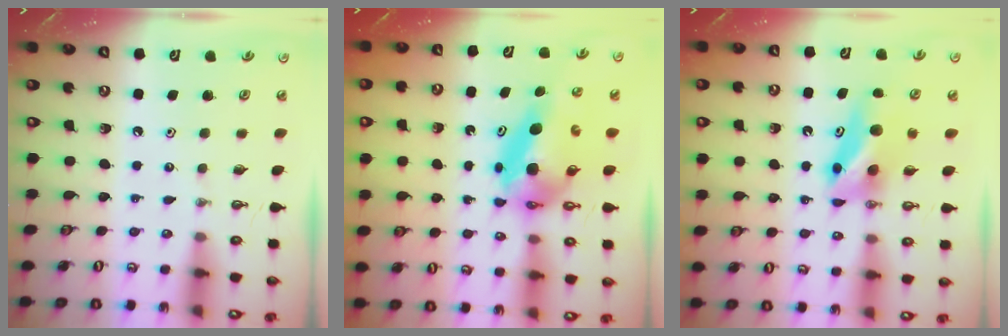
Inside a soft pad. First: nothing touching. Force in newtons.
{"total": 6.5, "press": 6.5, "slide": 0.5}
{"total": 7.1, "press": 7.0, "slide": 1.5}